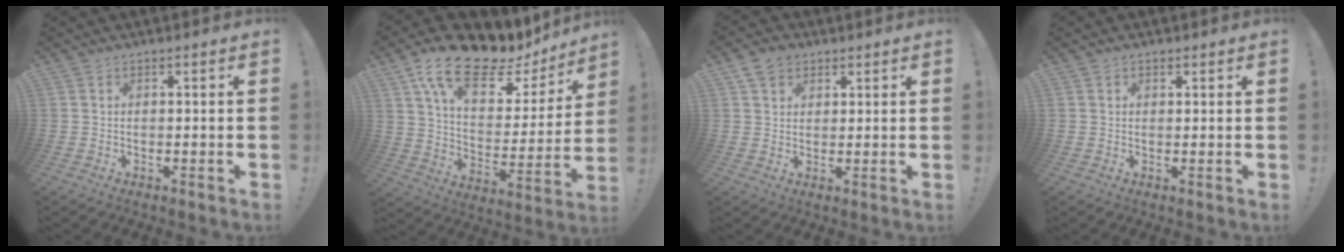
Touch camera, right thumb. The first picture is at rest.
{"total": 18.5, "force": [12.2, 7.8, 11.6], "torque": [-0.199, -0.077, 0.208]}
{"total": 5.7, "force": [3.1, 4.3, 2.2], "torque": [-0.036, -0.003, 0.060]}
{"total": 1.0, "force": [0.6, 0.8, 0.3], "torque": [0.002, -0.002, 0.009]}